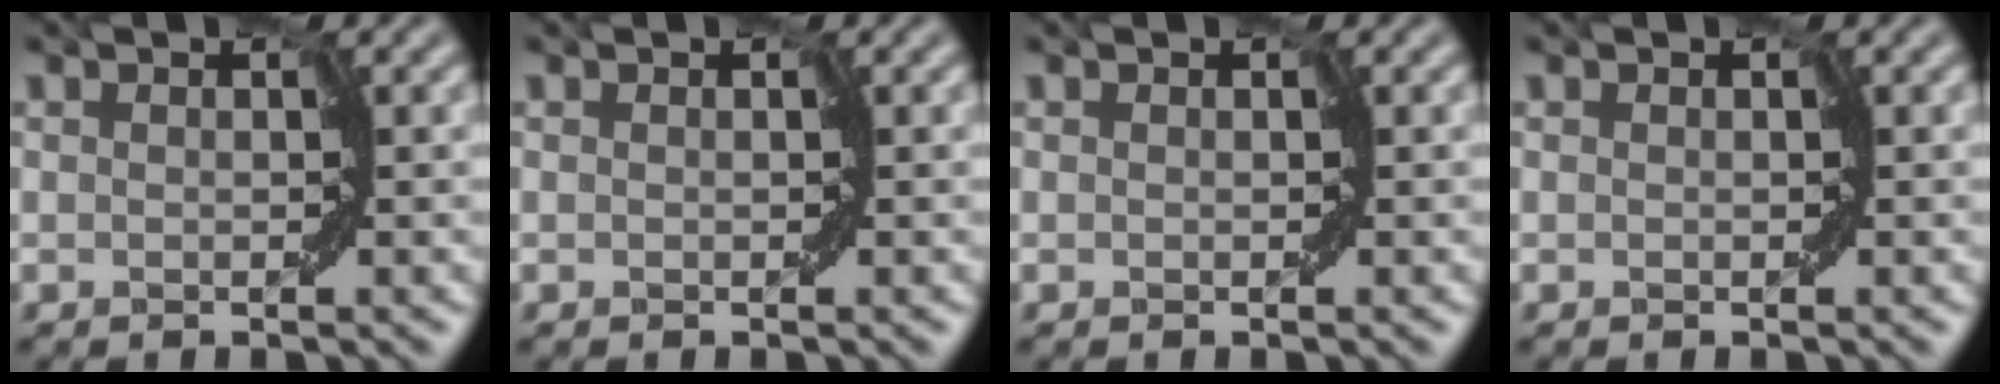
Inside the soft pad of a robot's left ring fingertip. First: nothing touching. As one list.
[{"total": 0.0}, {"total": 0.0}, {"total": 0.0}]